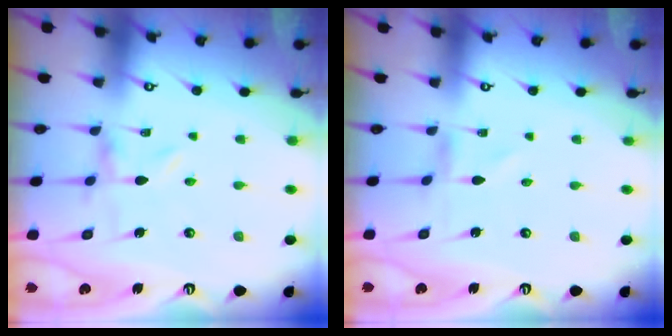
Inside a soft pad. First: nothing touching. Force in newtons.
{"total": 1.2, "press": 1.1, "slide": 0.1}